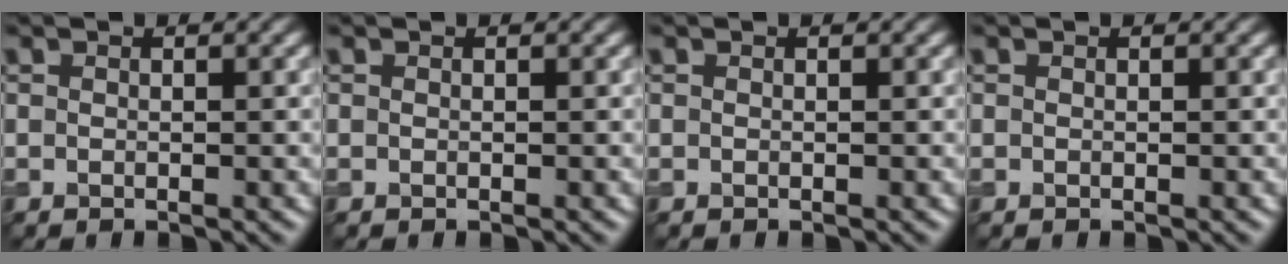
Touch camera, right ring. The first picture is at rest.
{"total": 0.0}
{"total": 0.0}
{"total": 0.0}